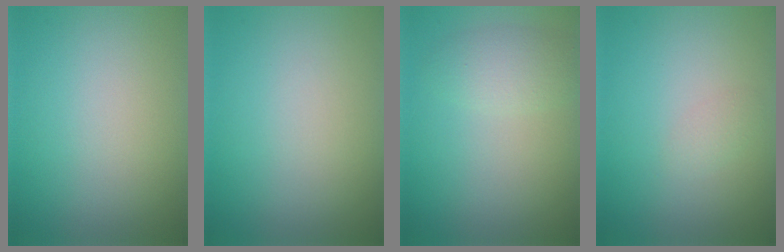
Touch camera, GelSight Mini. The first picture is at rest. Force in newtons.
{"total": 0.0}
{"total": 2.5, "press": 2.5, "slide": 0.1}
{"total": 0.8, "press": 0.8, "slide": 0.0}